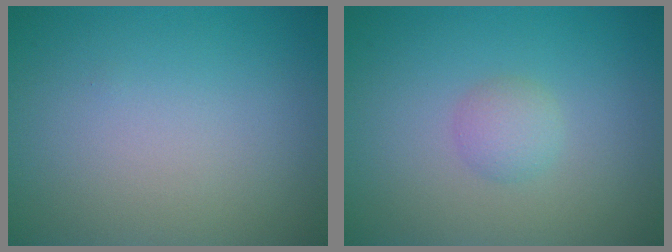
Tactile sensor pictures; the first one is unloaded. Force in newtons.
{"total": 1.6, "press": 1.6, "slide": 0.0}